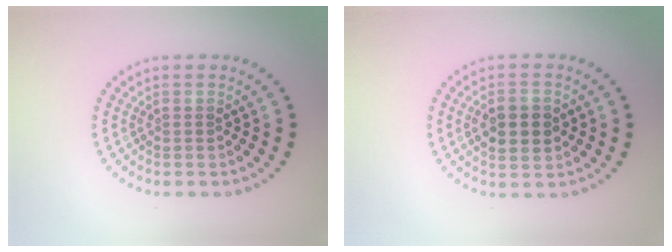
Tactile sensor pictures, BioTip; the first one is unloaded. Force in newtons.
{"total": 4.0, "press": 4.0, "slide": 0.2}